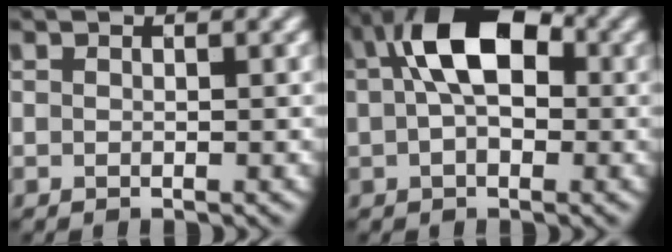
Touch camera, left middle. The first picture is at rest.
{"total": 8.2, "force": [1.6, 4.7, 6.4], "torque": [-0.117, 0.021, 0.019]}